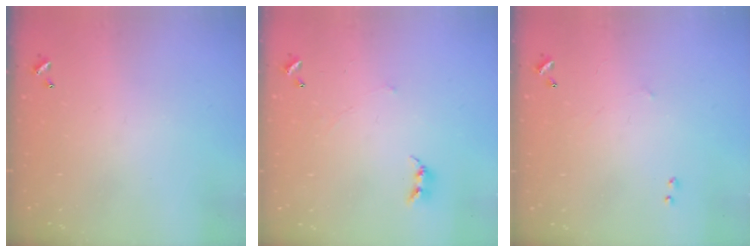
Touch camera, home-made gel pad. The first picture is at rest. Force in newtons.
{"total": 2.7, "press": 2.7, "slide": 0.3}
{"total": 2.5, "press": 2.4, "slide": 0.4}